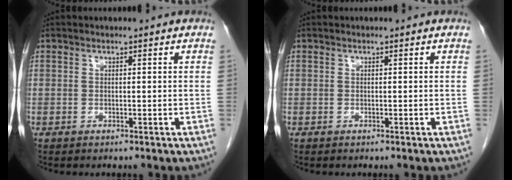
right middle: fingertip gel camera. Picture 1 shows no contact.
{"total": 0.0}